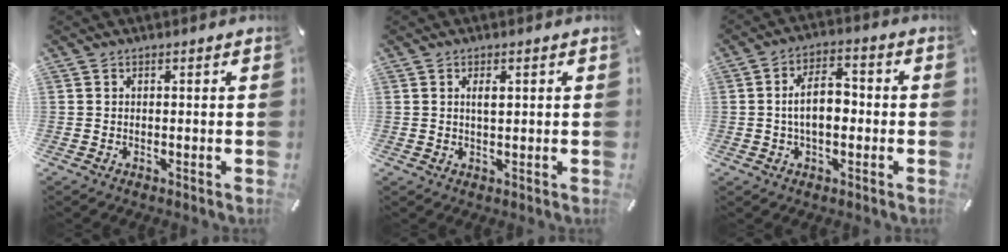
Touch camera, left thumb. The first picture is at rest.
{"total": 2.3, "force": [0.6, 0.9, 2.0], "torque": [-0.034, -0.001, 0.008]}
{"total": 8.7, "force": [-0.6, 4.9, 7.2], "torque": [-0.123, 0.009, -0.015]}